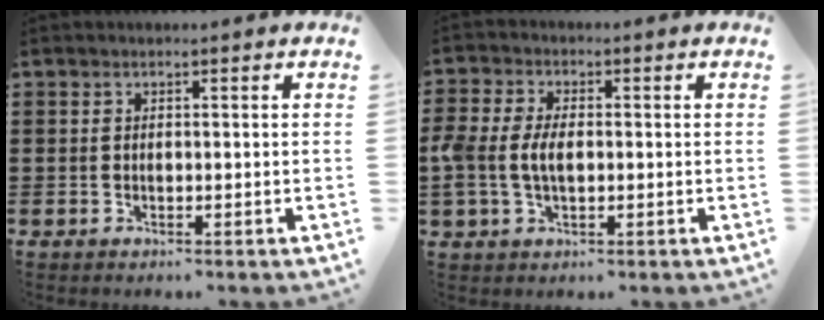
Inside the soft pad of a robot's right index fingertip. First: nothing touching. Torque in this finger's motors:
{"motor_torque": [0.54, -0.49, 0.31, 0.19]}